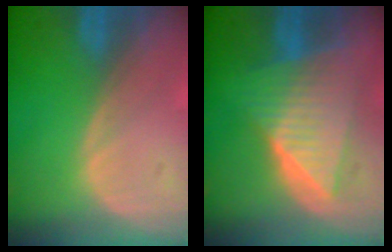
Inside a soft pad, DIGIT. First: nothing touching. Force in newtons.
{"total": 9.2, "press": 9.2, "slide": 0.5}